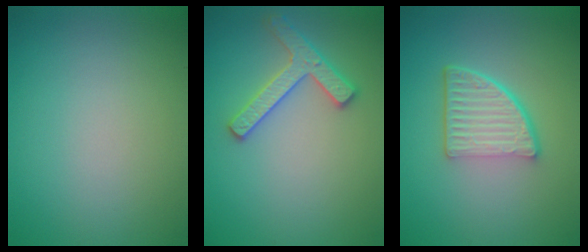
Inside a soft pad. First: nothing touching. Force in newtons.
{"total": 2.8, "press": 2.8, "slide": 0.3}
{"total": 5.2, "press": 3.6, "slide": 3.8}